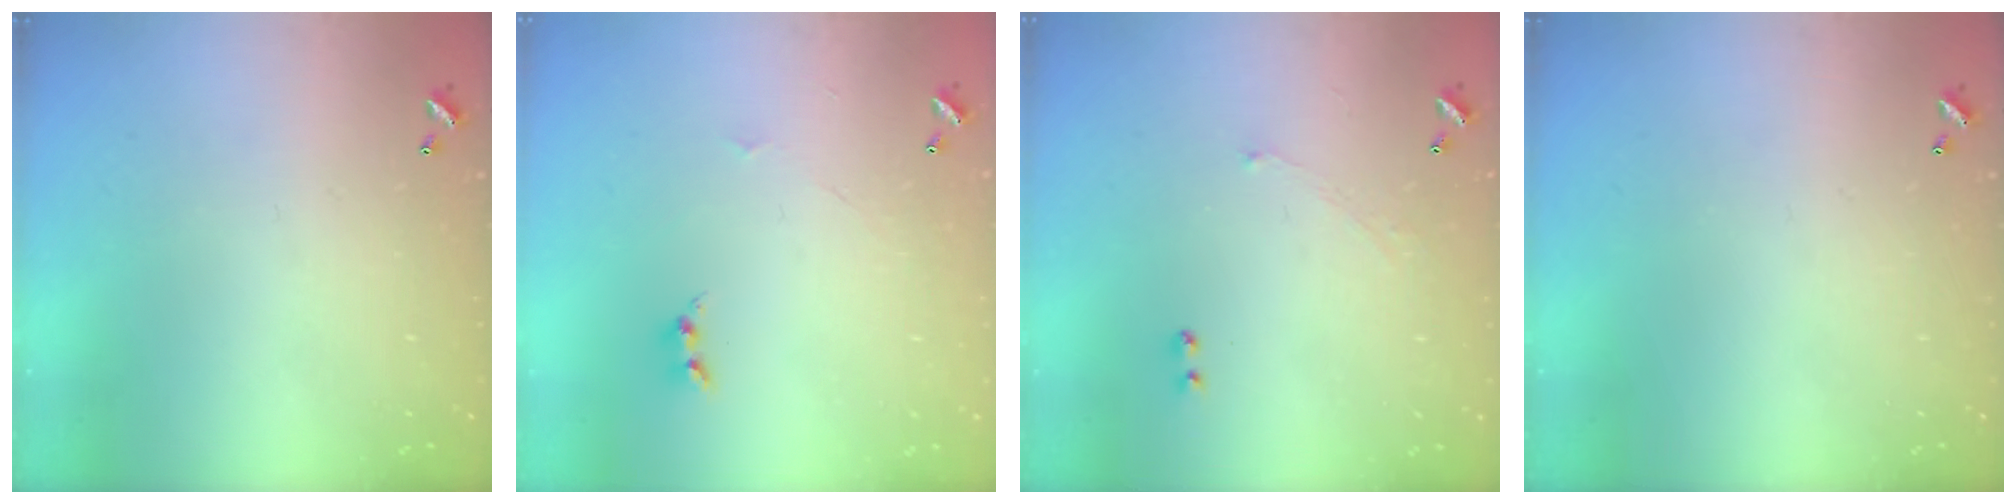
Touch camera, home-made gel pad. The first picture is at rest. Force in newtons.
{"total": 2.1, "press": 2.0, "slide": 0.5}
{"total": 1.0, "press": 0.7, "slide": 0.6}
{"total": 0.0}